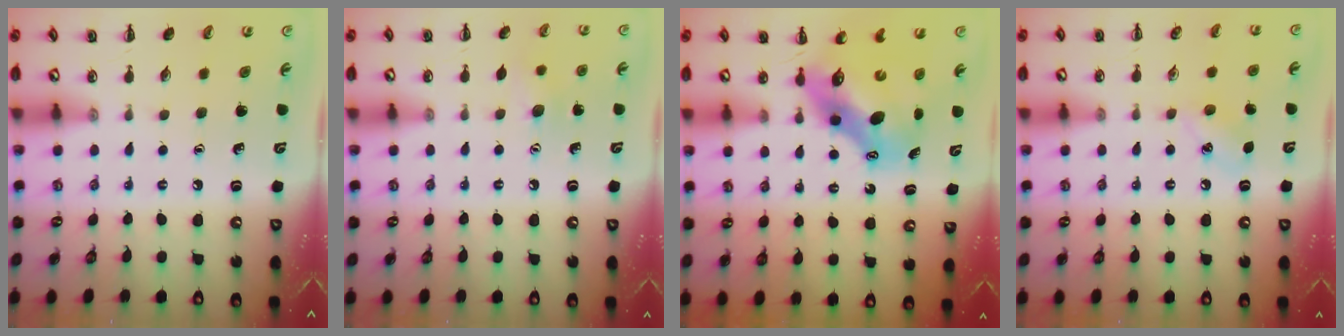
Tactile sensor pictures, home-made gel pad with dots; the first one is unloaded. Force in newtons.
{"total": 8.1, "press": 7.9, "slide": 1.8}
{"total": 8.9, "press": 8.6, "slide": 2.3}
{"total": 4.8, "press": 4.5, "slide": 1.7}